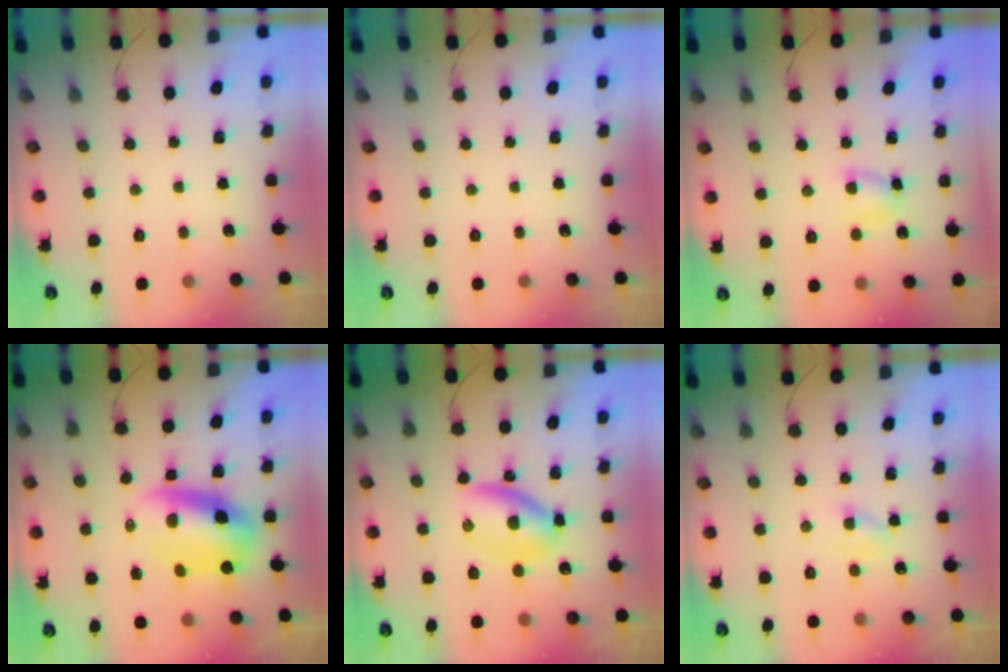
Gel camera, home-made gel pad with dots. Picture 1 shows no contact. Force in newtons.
{"total": 0.0}
{"total": 4.9, "press": 4.8, "slide": 0.6}
{"total": 10.3, "press": 9.9, "slide": 3.0}
{"total": 6.1, "press": 6.1, "slide": 0.7}
{"total": 1.6, "press": 1.4, "slide": 0.7}